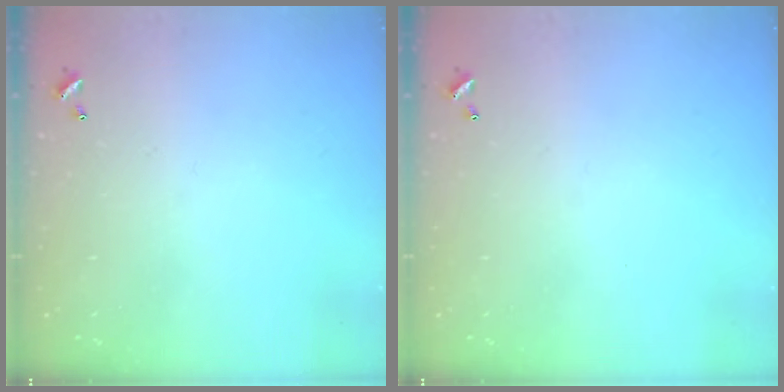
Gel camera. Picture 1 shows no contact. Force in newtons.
{"total": 0.0}